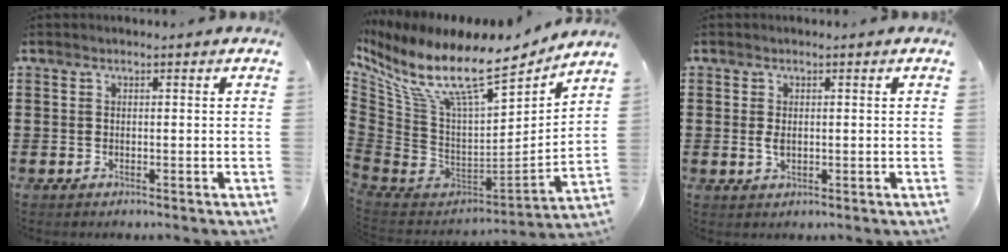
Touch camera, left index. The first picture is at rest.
{"total": 14.2, "force": [9.2, 3.5, 10.2], "torque": [-0.216, -0.064, 0.148]}
{"total": 1.8, "force": [0.1, 0.9, 1.6], "torque": [-0.040, 0.000, -0.001]}